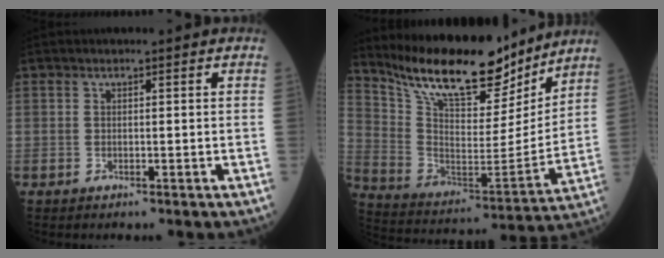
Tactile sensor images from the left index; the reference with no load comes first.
{"total": 20.7, "force": [17.7, 5.6, 9.2], "torque": [-0.161, -0.019, 0.297]}